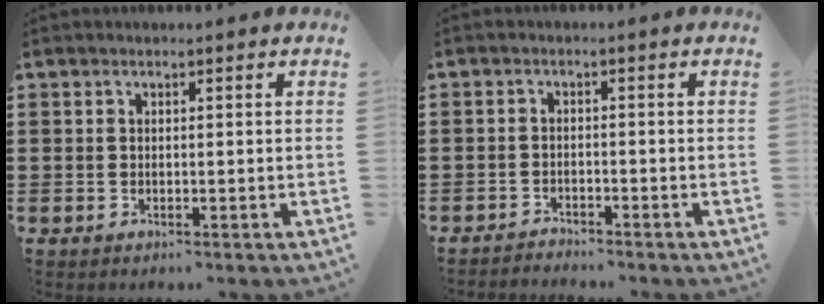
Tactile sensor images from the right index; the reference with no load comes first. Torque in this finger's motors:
{"motor_torque": [-1.07, 1.07, -0.32, -0.17]}